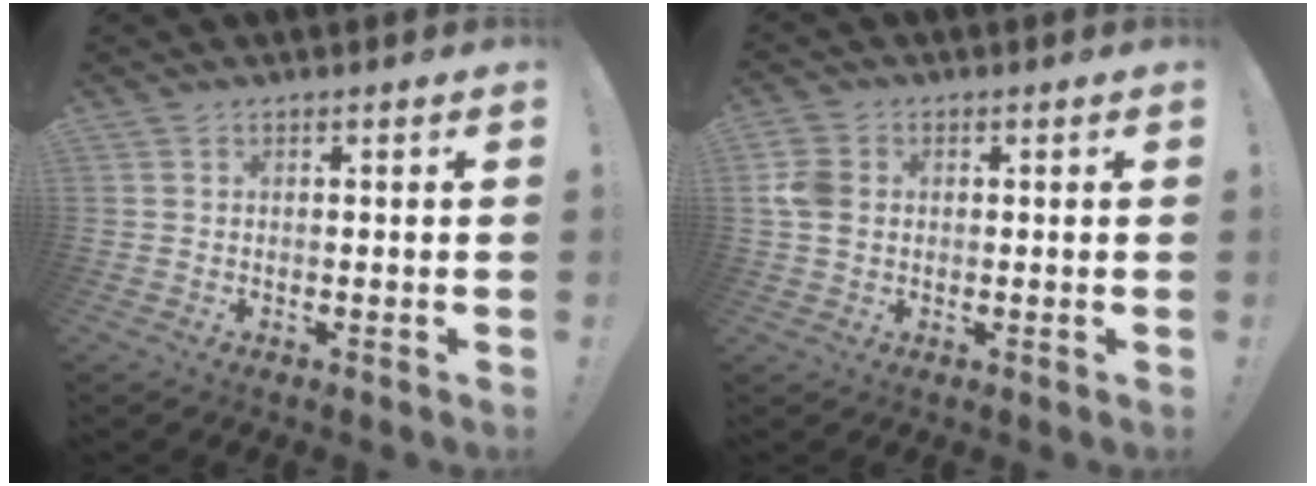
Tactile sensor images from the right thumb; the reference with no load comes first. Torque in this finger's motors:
{"motor_torque": [-0.39, 0.46, 0.58, 0.10, -0.01]}